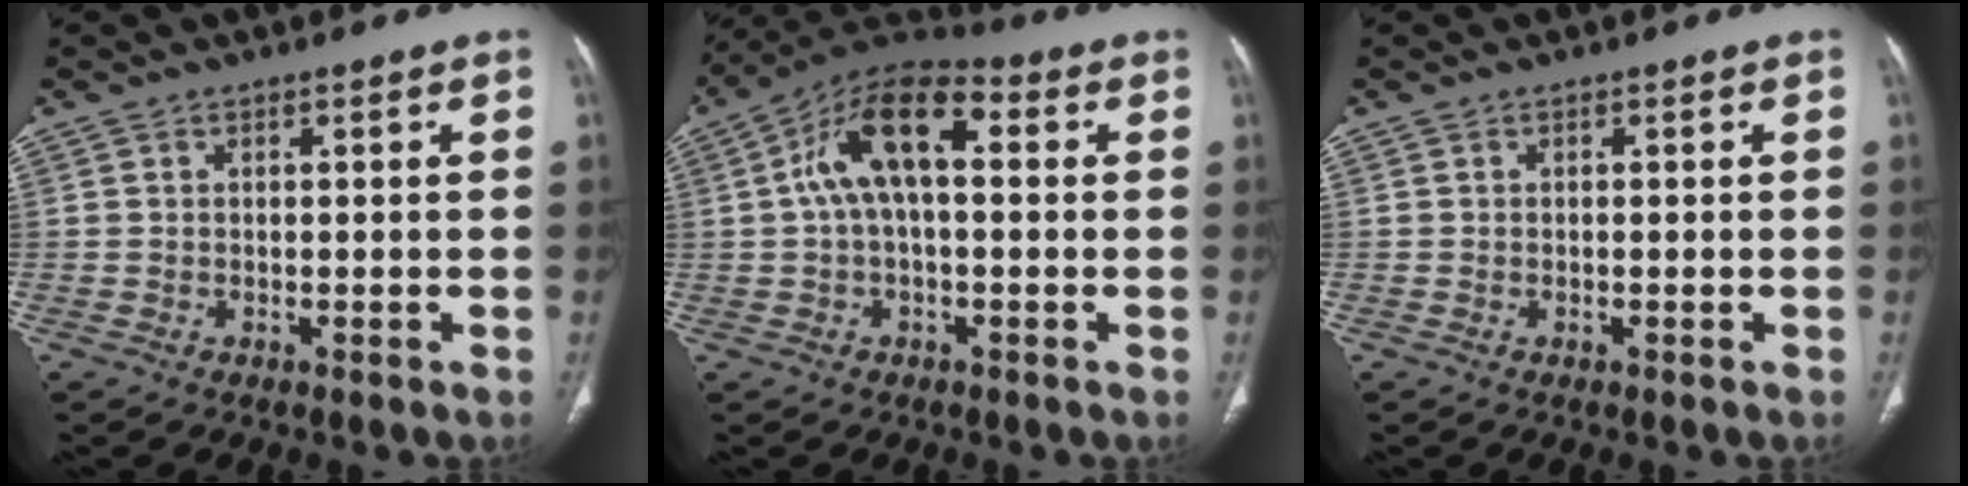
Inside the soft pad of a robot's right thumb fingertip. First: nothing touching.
{"total": 13.3, "force": [2.2, 6.6, 11.4], "torque": [-0.196, 0.039, 0.029]}
{"total": 0.0}